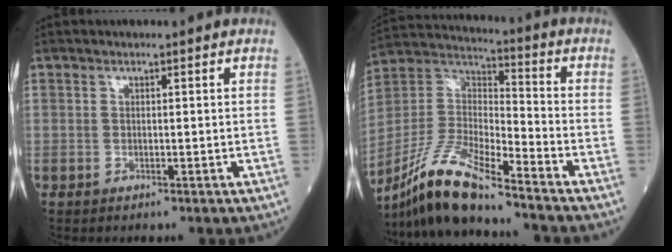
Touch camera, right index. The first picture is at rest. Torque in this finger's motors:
{"motor_torque": [1.10, -1.04, 0.14, 0.07]}